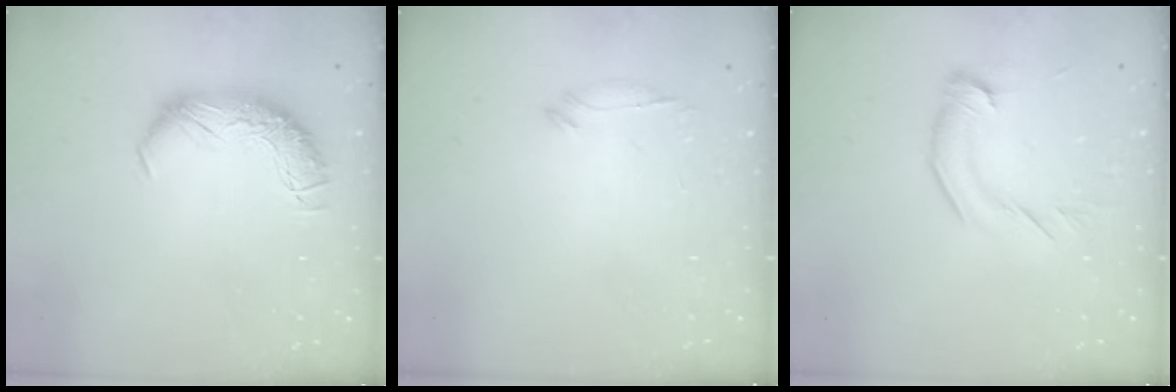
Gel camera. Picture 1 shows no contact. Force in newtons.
{"total": 5.6, "press": 5.5, "slide": 0.9}
{"total": 2.6, "press": 2.6, "slide": 0.4}